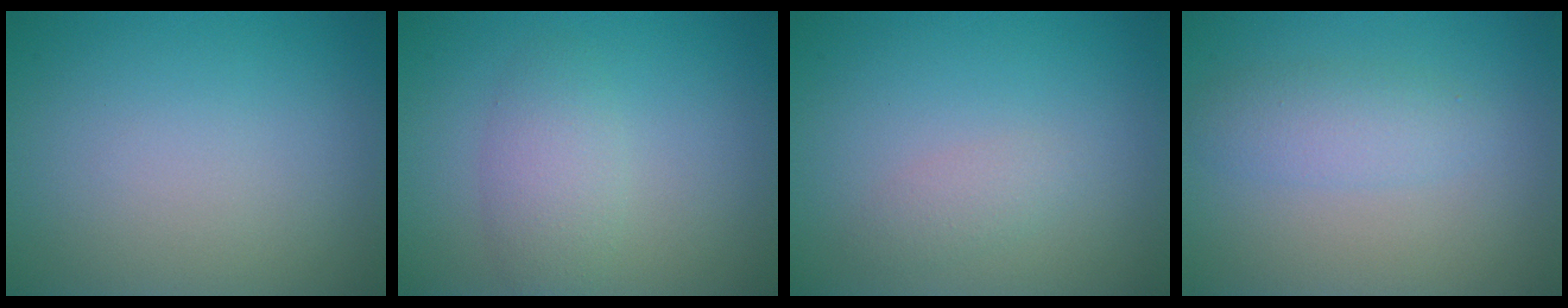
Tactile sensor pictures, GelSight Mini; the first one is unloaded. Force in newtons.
{"total": 2.8, "press": 2.8, "slide": 0.2}
{"total": 1.3, "press": 1.3, "slide": 0.0}
{"total": 2.4, "press": 2.4, "slide": 0.0}